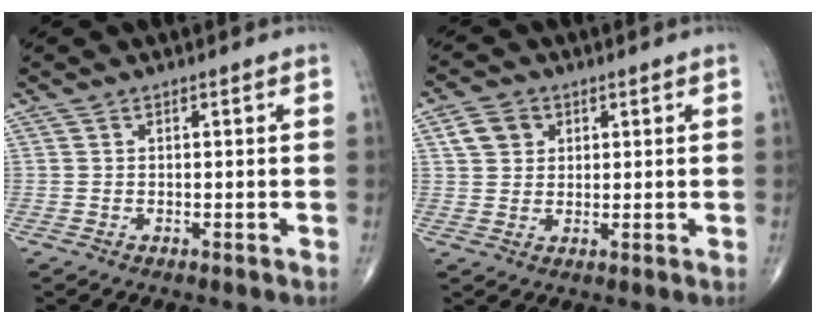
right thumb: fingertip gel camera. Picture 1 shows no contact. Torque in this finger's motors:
{"motor_torque": [0.02, 1.10, 0.23, -0.03, 0.01]}